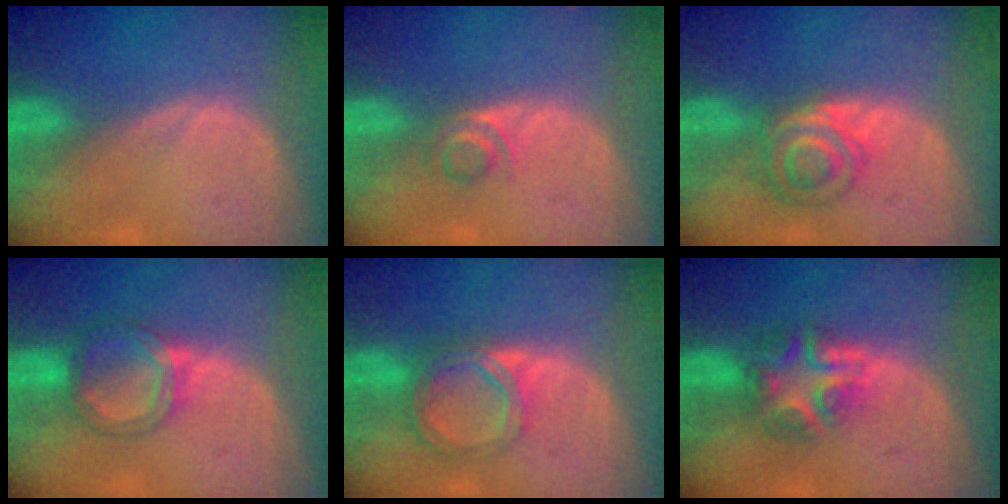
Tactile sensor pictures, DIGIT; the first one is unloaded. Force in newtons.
{"total": 2.5, "press": 2.4, "slide": 0.8}
{"total": 6.4, "press": 5.6, "slide": 3.0}
{"total": 5.4, "press": 5.1, "slide": 1.9}
{"total": 6.1, "press": 5.4, "slide": 3.0}
{"total": 6.8, "press": 6.2, "slide": 2.9}